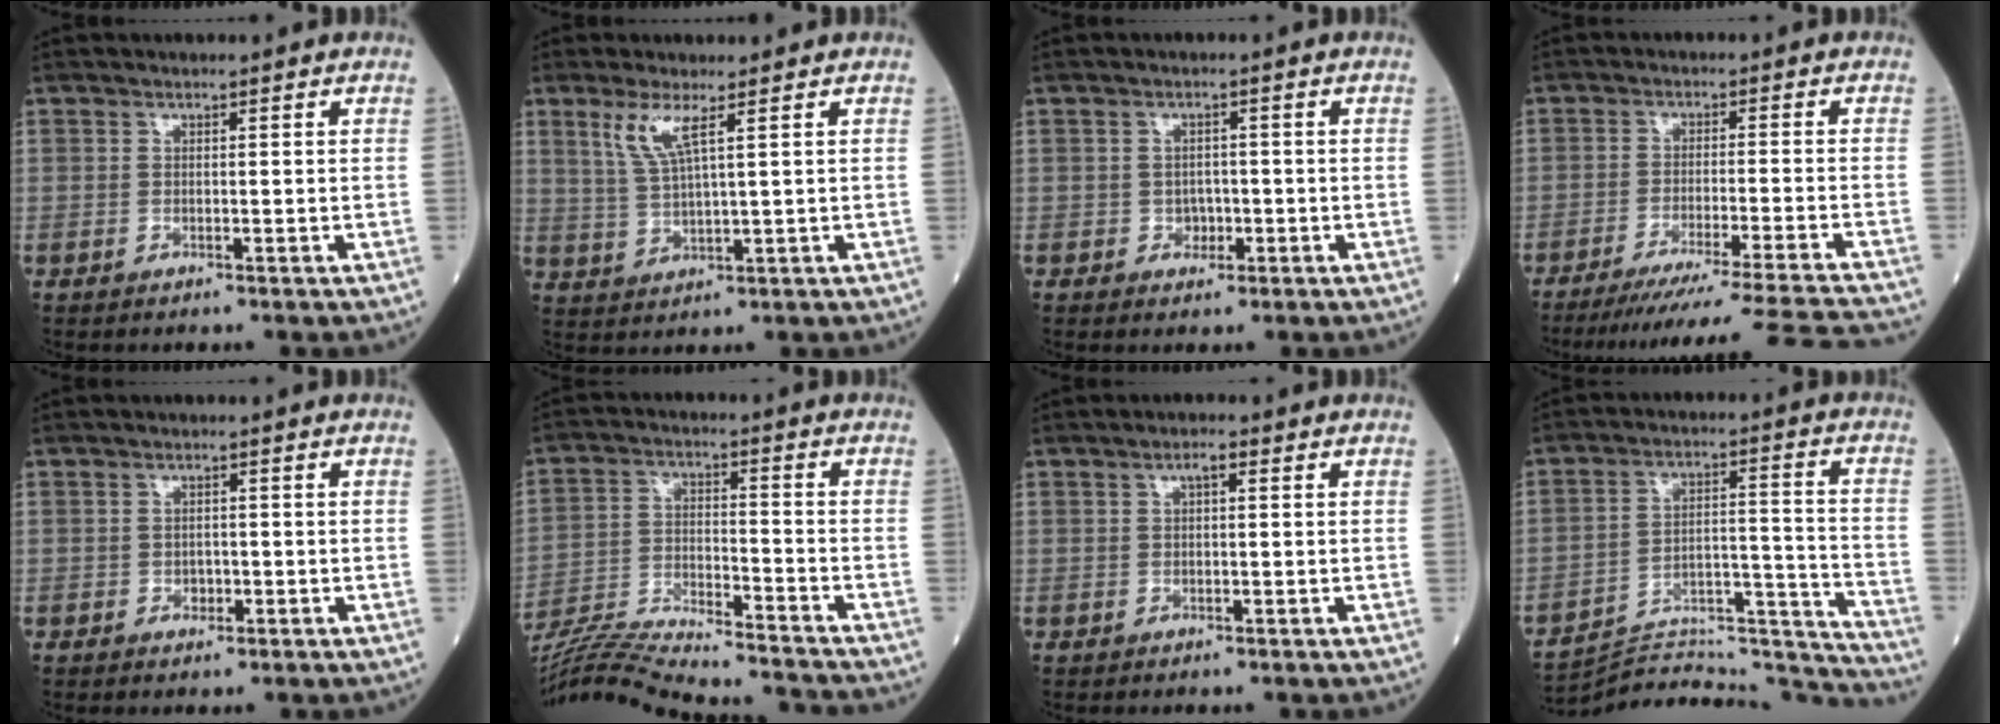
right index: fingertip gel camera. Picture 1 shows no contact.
{"total": 5.0, "force": [2.6, 0.1, 4.3], "torque": [-0.096, -0.002, 0.058]}
{"total": 2.1, "force": [-0.6, 1.7, 1.0], "torque": [-0.010, 0.005, -0.005]}
{"total": 20.3, "force": [-18.9, -3.2, 6.9], "torque": [-0.071, -0.056, -0.263]}
{"total": 1.5, "force": [-0.5, 1.2, 0.7], "torque": [-0.011, 0.004, -0.003]}
{"total": 22.1, "force": [-20.7, 1.4, 7.6], "torque": [-0.157, -0.023, -0.326]}
{"total": 1.5, "force": [0.5, 0.3, 1.4], "torque": [-0.024, 0.004, 0.007]}
{"total": 21.6, "force": [-21.5, 0.3, 2.2], "torque": [-0.028, 0.043, -0.307]}